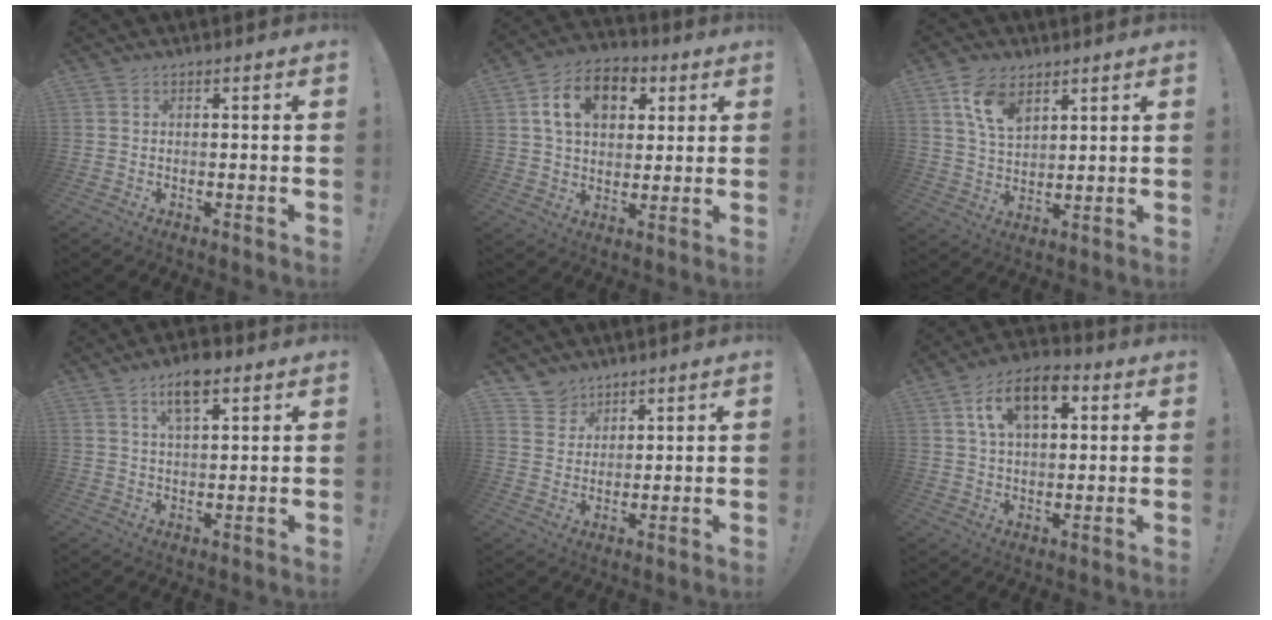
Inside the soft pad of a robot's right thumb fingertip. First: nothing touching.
{"total": 13.6, "force": [5.0, 9.5, 8.3], "torque": [-0.129, -0.007, 0.097]}
{"total": 10.1, "force": [5.8, 5.8, 5.9], "torque": [-0.106, -0.016, 0.111]}
{"total": 7.5, "force": [4.2, 2.9, 5.4], "torque": [-0.089, -0.007, 0.073]}
{"total": 6.4, "force": [4.9, 4.0, 0.3], "torque": [-0.010, -0.037, 0.099]}
{"total": 12.5, "force": [5.0, 7.3, 8.9], "torque": [-0.139, 0.003, 0.090]}